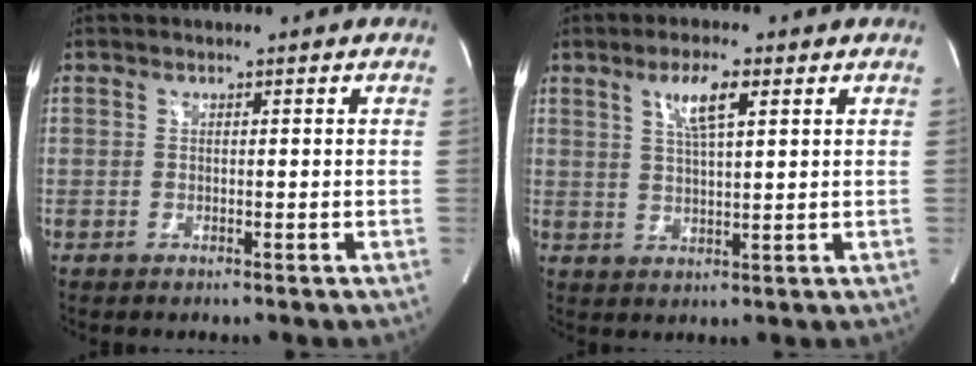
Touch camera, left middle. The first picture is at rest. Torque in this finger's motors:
{"motor_torque": [0.12, -0.11, 0.04, 0.07]}